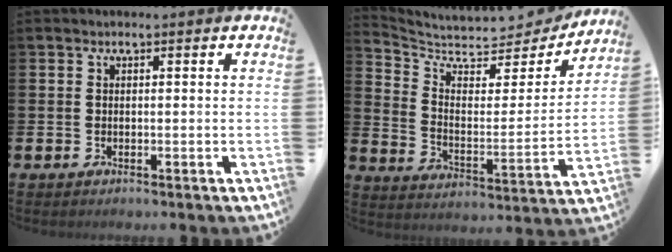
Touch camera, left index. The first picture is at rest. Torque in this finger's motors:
{"motor_torque": [0.83, -1.31, 0.14, 0.02]}